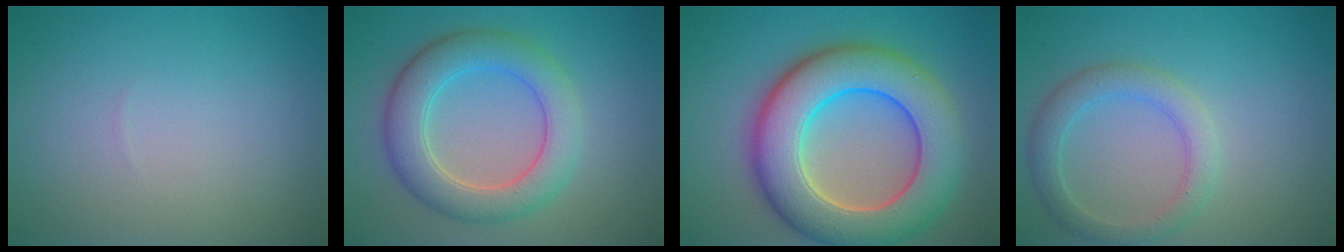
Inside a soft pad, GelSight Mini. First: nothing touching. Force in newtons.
{"total": 5.8, "press": 5.8, "slide": 0.3}
{"total": 11.2, "press": 11.2, "slide": 0.7}
{"total": 3.1, "press": 3.1, "slide": 0.1}